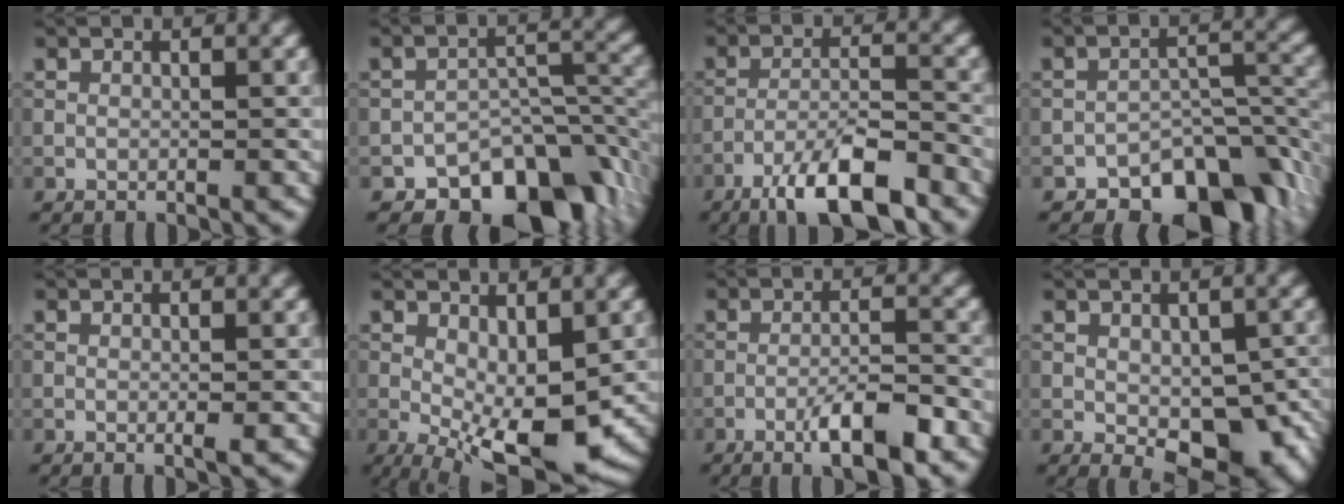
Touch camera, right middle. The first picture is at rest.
{"total": 10.4, "force": [-7.3, 5.6, 4.8], "torque": [-0.045, -0.007, -0.111]}
{"total": 8.3, "force": [-5.7, 2.0, 5.7], "torque": [-0.096, 0.003, -0.102]}
{"total": 8.8, "force": [-6.0, 4.7, 4.4], "torque": [-0.034, -0.006, -0.099]}
{"total": 1.0, "force": [-0.1, 0.1, 1.0], "torque": [-0.015, -0.003, -0.002]}
{"total": 8.3, "force": [-1.4, 3.2, 7.6], "torque": [-0.137, -0.011, -0.018]}
{"total": 5.2, "force": [-2.8, 0.9, 4.3], "torque": [-0.074, 0.005, -0.049]}
{"total": 8.6, "force": [-2.6, 4.7, 6.8], "torque": [-0.103, -0.026, -0.023]}